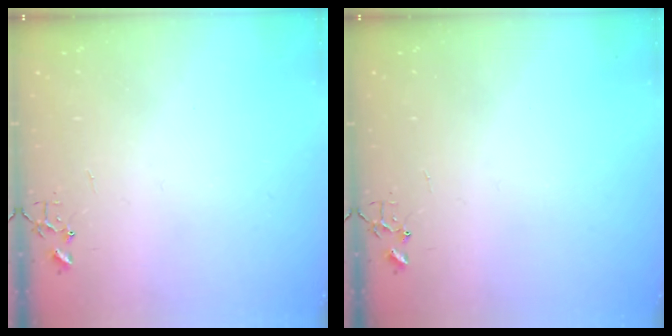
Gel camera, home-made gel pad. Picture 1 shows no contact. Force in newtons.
{"total": 0.0}